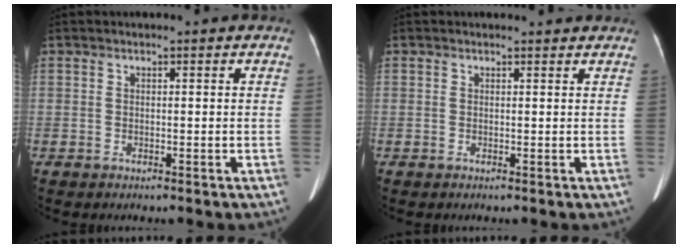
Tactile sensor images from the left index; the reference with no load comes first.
{"total": 2.1, "force": [2.0, 0.6, 0.1], "torque": [-0.007, 0.008, 0.019]}